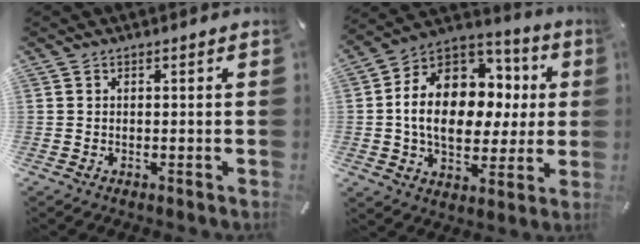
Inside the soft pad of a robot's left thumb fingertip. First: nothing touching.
{"total": 17.6, "force": [1.7, 13.5, 11.1], "torque": [-0.195, -0.015, 0.031]}